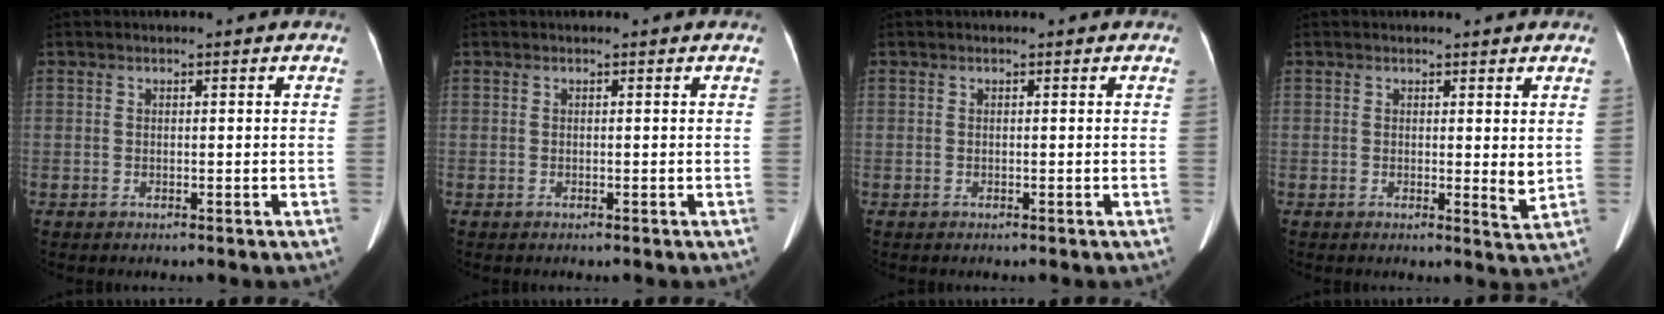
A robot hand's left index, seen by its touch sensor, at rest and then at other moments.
{"total": 0.0}
{"total": 0.0}
{"total": 2.5, "force": [0.6, 0.6, 2.3], "torque": [-0.029, -0.009, 0.007]}